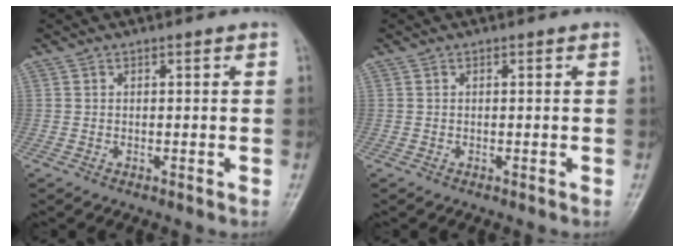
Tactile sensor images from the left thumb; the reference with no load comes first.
{"total": 0.0}